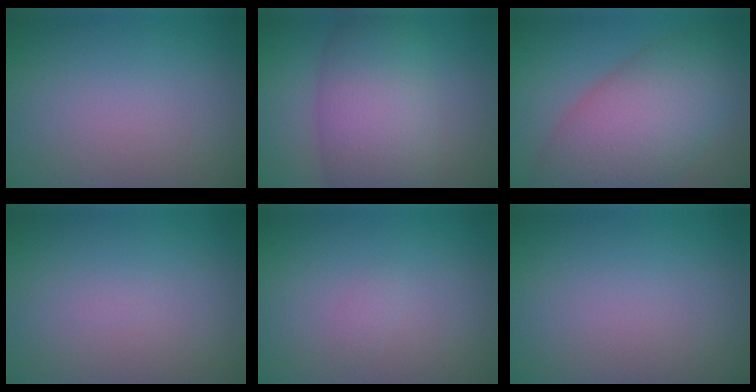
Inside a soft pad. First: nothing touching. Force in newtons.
{"total": 8.3, "press": 8.3, "slide": 0.4}
{"total": 10.6, "press": 10.6, "slide": 0.5}
{"total": 0.0}
{"total": 0.6, "press": 0.6, "slide": 0.1}
{"total": 0.0}